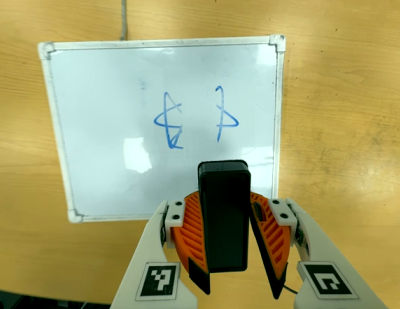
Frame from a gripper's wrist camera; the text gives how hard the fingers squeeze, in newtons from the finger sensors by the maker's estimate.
{"total": 6.2, "left": 6.8, "right": 5.7}